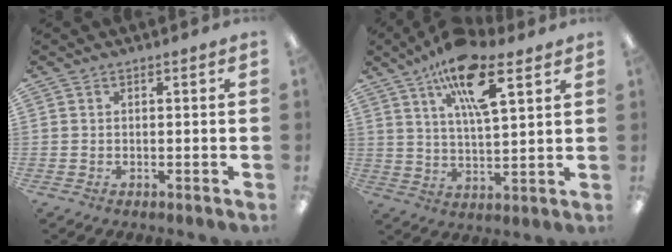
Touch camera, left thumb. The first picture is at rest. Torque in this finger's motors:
{"motor_torque": [0.24, 0.38, 1.71, -1.06, 0.37]}